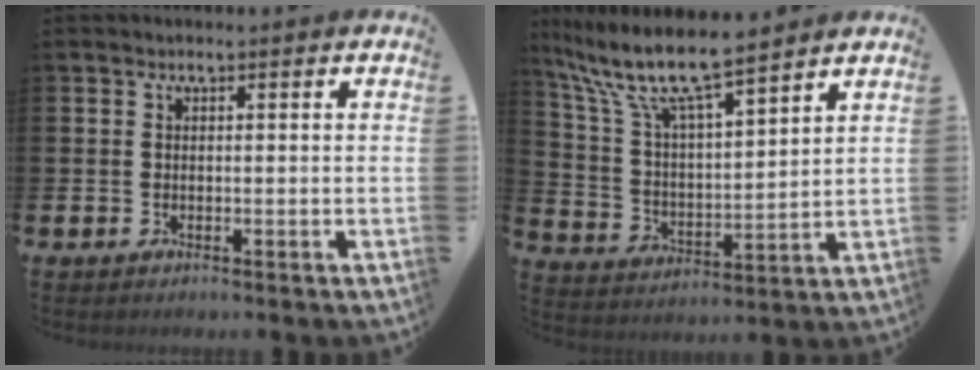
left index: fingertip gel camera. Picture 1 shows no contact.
{"total": 9.9, "force": [8.7, 1.4, 4.5], "torque": [-0.130, -0.049, 0.149]}